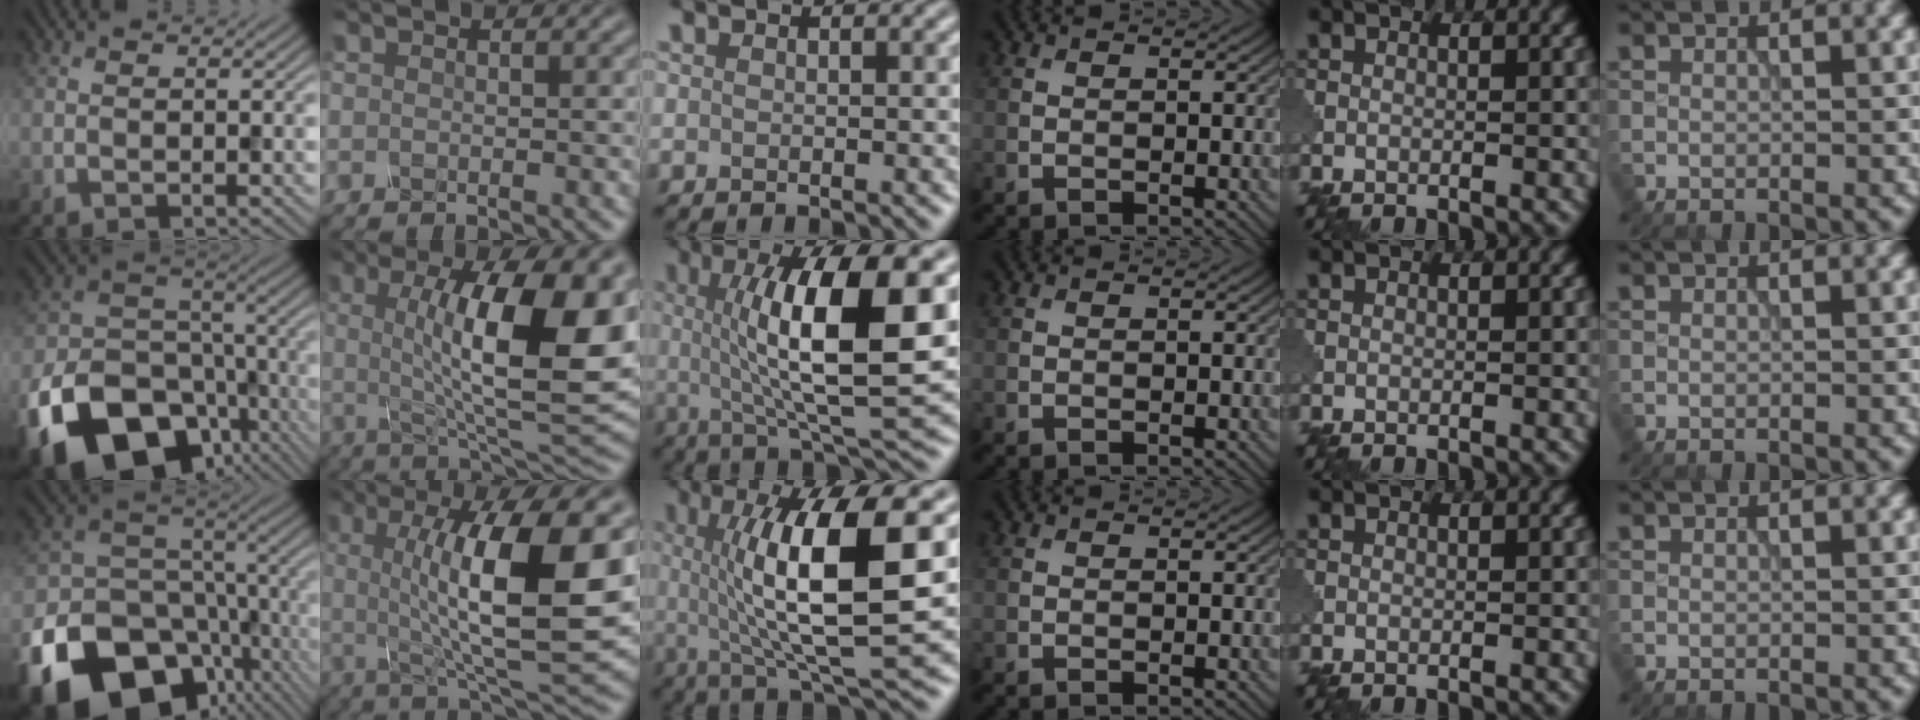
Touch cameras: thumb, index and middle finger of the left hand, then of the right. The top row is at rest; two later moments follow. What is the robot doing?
{"motion": "shake", "object": "sieve"}